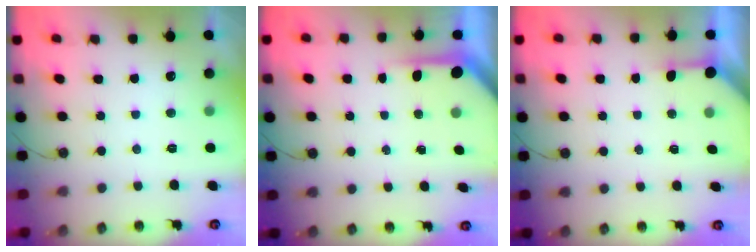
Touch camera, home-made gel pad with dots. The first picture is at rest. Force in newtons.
{"total": 4.0, "press": 4.0, "slide": 0.4}
{"total": 2.6, "press": 2.5, "slide": 0.3}